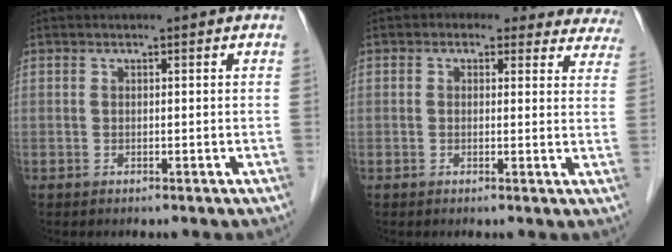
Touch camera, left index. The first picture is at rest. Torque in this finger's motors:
{"motor_torque": [1.00, -1.14, 0.11, 0.00]}